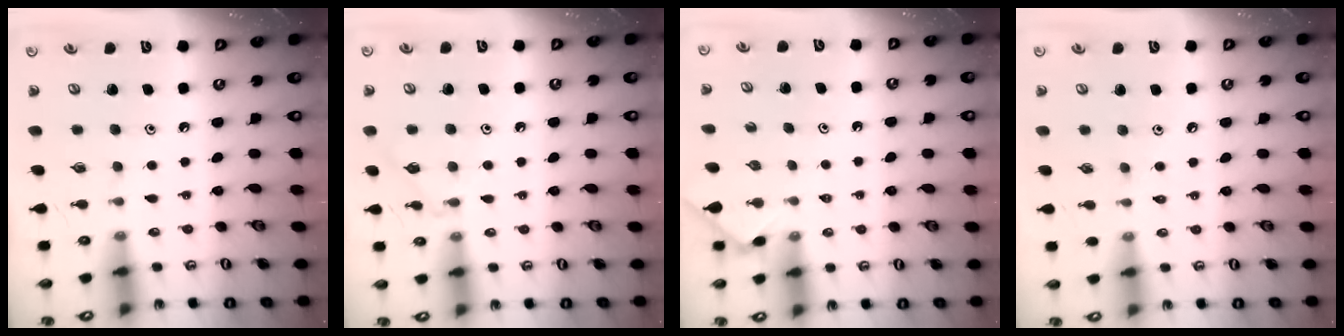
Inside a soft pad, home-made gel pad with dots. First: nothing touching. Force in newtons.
{"total": 5.0, "press": 5.0, "slide": 0.7}
{"total": 3.0, "press": 2.9, "slide": 0.4}
{"total": 2.4, "press": 2.3, "slide": 0.5}